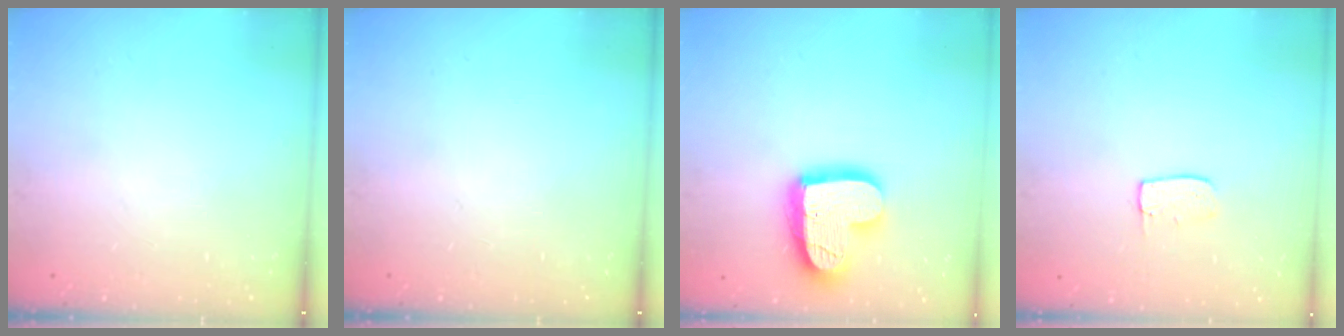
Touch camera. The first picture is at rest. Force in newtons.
{"total": 0.0}
{"total": 17.8, "press": 17.8, "slide": 1.4}
{"total": 6.0, "press": 6.0, "slide": 0.3}